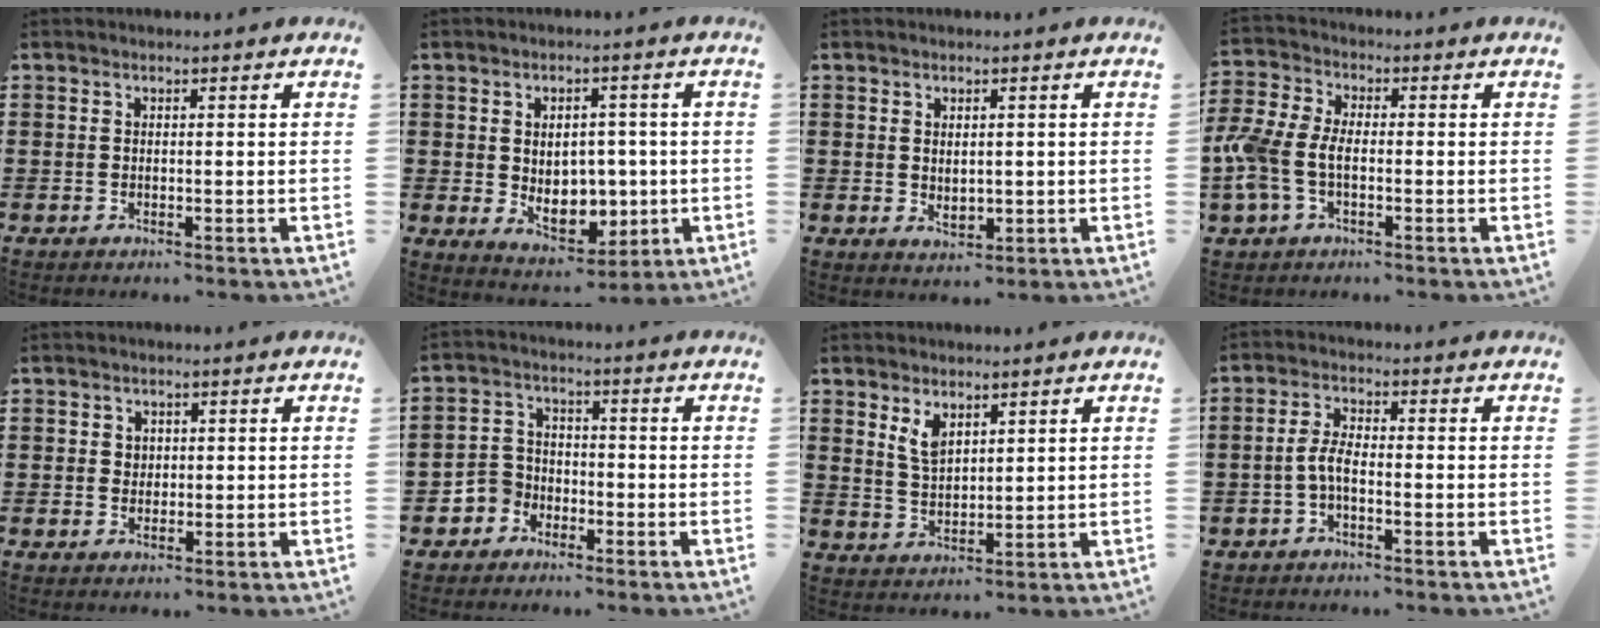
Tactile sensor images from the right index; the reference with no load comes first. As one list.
[{"total": 6.8, "force": [-0.6, 5.2, 4.4], "torque": [-0.055, 0.003, -0.013]}, {"total": 1.7, "force": [0.5, 1.1, 1.2], "torque": [-0.016, 0.000, 0.007]}, {"total": 6.2, "force": [-1.6, 3.7, 4.8], "torque": [-0.134, -0.006, -0.042]}, {"total": 1.4, "force": [0.3, 1.3, 0.3], "torque": [-0.013, 0.005, 0.007]}, {"total": 3.6, "force": [-2.2, 2.8, 0.5], "torque": [-0.031, 0.000, -0.049]}, {"total": 4.0, "force": [2.5, 2.0, 2.3], "torque": [-0.053, 0.006, 0.047]}, {"total": 3.7, "force": [-1.2, 1.3, 3.2], "torque": [-0.080, -0.002, -0.028]}]